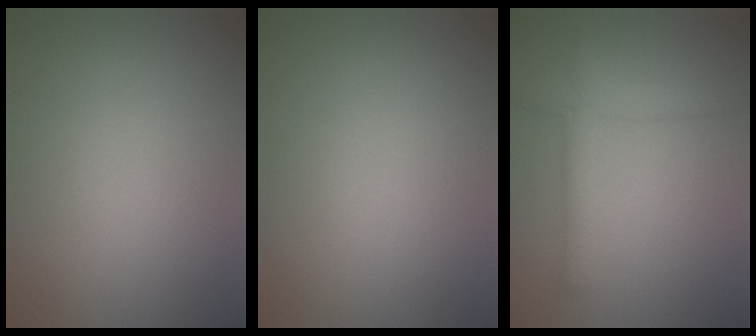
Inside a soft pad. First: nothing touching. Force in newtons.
{"total": 0.0}
{"total": 2.7, "press": 2.7, "slide": 0.2}